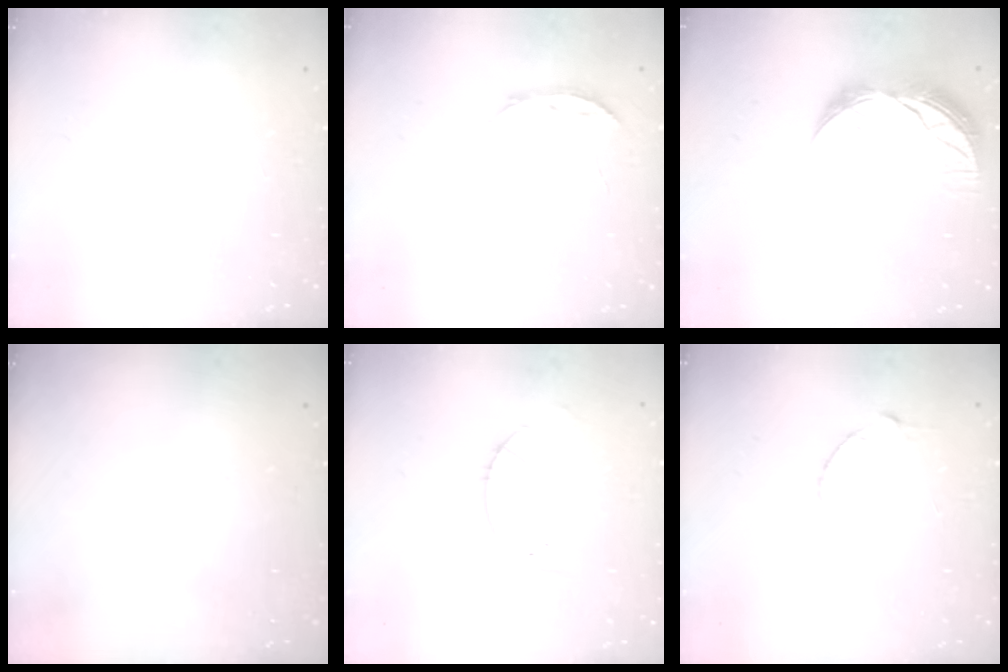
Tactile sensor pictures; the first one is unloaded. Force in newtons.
{"total": 3.7, "press": 3.6, "slide": 0.4}
{"total": 10.1, "press": 10.0, "slide": 0.9}
{"total": 0.0}
{"total": 4.0, "press": 4.0, "slide": 0.2}
{"total": 3.0, "press": 3.0, "slide": 0.4}